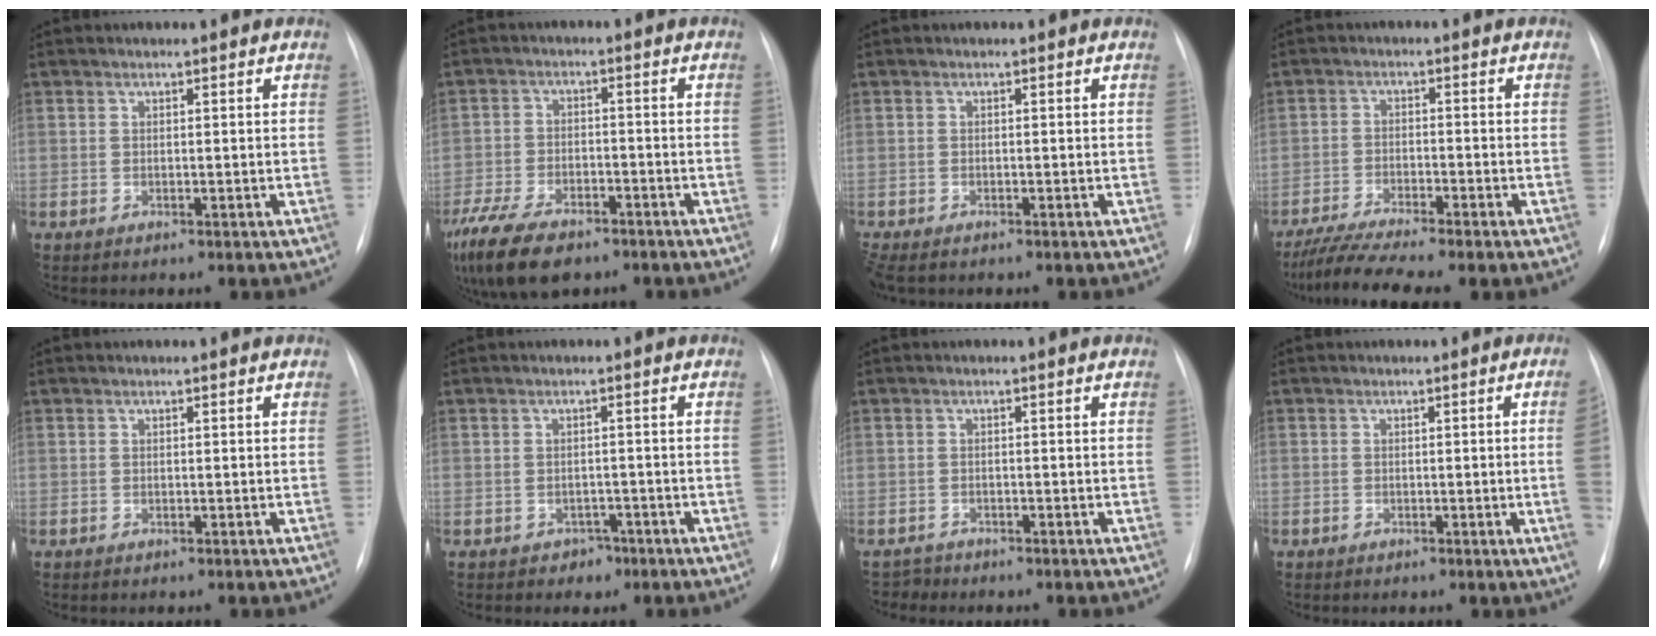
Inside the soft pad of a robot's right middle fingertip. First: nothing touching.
{"total": 13.6, "force": [-9.5, 6.0, 7.7], "torque": [-0.168, -0.016, -0.157]}
{"total": 3.1, "force": [-2.4, 1.2, 1.5], "torque": [-0.028, -0.009, -0.035]}
{"total": 7.9, "force": [-6.6, -0.2, 4.3], "torque": [-0.077, -0.018, -0.112]}
{"total": 0.0}
{"total": 2.1, "force": [-1.4, 1.6, 0.4], "torque": [-0.005, 0.009, -0.015]}
{"total": 1.6, "force": [-1.3, 0.4, -0.8], "torque": [0.016, -0.004, -0.023]}
{"total": 3.8, "force": [-0.6, -1.1, 3.6], "torque": [-0.042, -0.005, -0.009]}